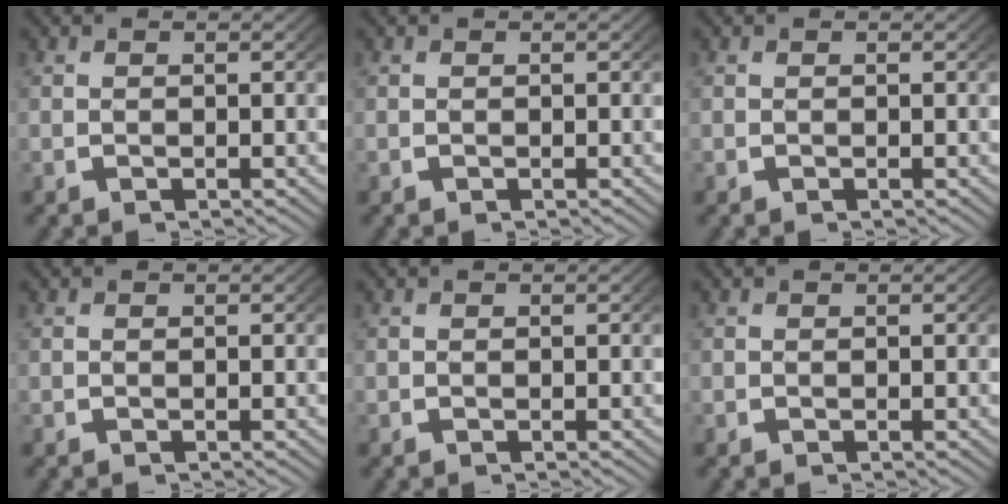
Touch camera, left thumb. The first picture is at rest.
{"total": 0.0}
{"total": 0.0}
{"total": 0.0}
{"total": 0.0}
{"total": 0.0}